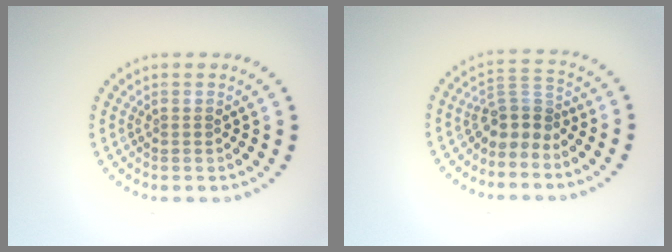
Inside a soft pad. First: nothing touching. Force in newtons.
{"total": 2.9, "press": 2.2, "slide": 1.9}